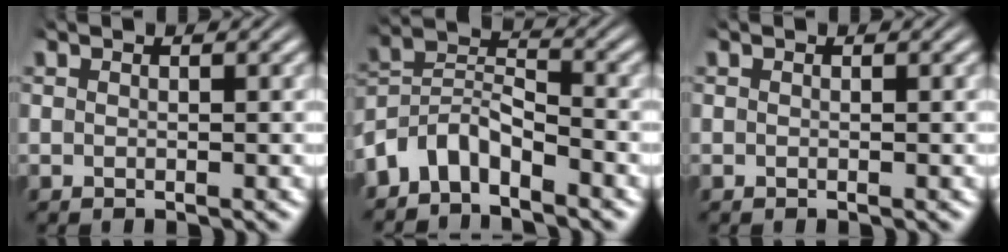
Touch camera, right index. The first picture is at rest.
{"total": 6.8, "force": [-3.2, 5.0, 3.3], "torque": [-0.074, -0.021, -0.056]}
{"total": 0.0}